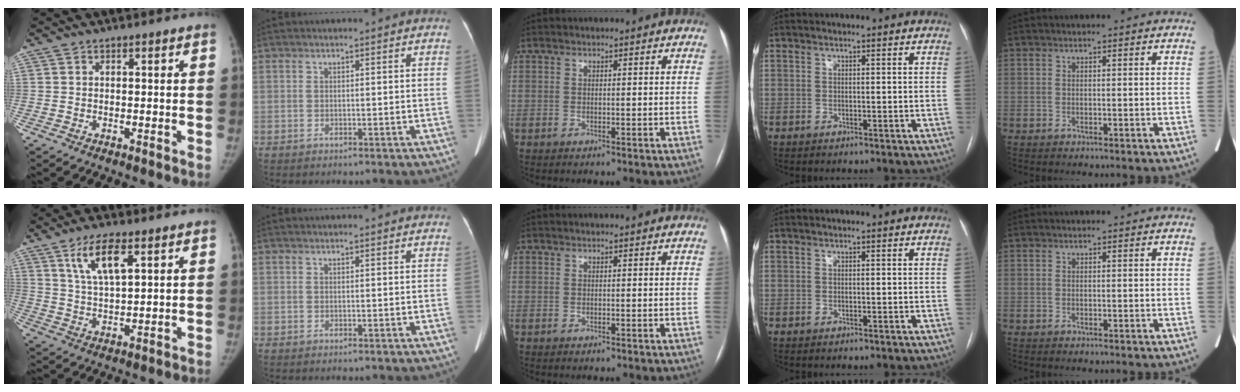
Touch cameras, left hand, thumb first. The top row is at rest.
{"thumb": {"total": 8.6, "force": [4.4, 3.0, 6.8], "torque": [-0.121, -0.018, 0.087]}, "index": {"total": 2.6, "force": [2.6, 0.2, 0.7], "torque": [-0.012, 0.010, 0.023]}}